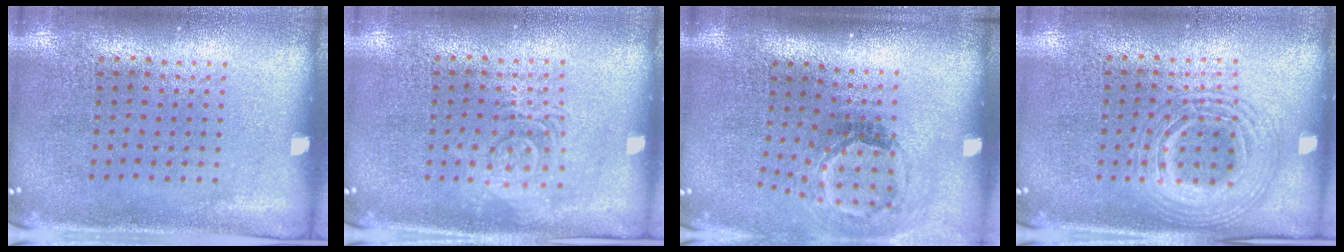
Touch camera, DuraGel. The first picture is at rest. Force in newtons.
{"total": 2.5, "press": 2.5, "slide": 0.5}
{"total": 1.8, "press": 1.1, "slide": 1.4}
{"total": 2.6, "press": 2.6, "slide": 0.3}